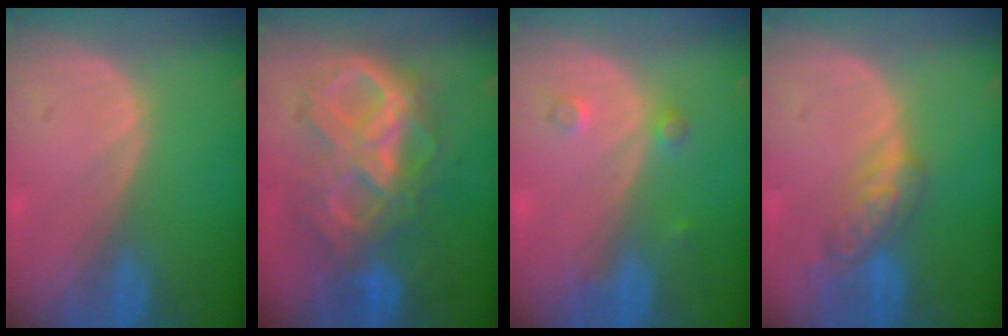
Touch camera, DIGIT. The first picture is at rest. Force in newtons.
{"total": 10.6, "press": 10.5, "slide": 1.1}
{"total": 2.0, "press": 2.0, "slide": 0.2}
{"total": 5.3, "press": 4.8, "slide": 2.1}